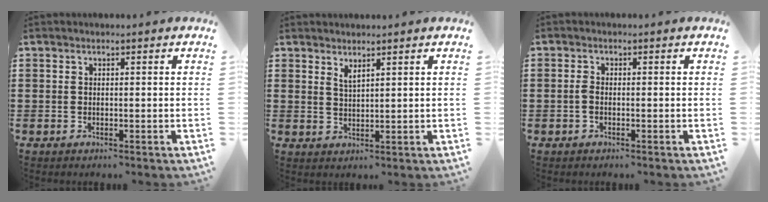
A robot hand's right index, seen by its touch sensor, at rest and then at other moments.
{"total": 1.8, "force": [1.6, 0.3, 0.8], "torque": [-0.017, 0.002, 0.029]}
{"total": 1.3, "force": [-0.5, 0.5, 1.1], "torque": [-0.030, -0.004, -0.011]}